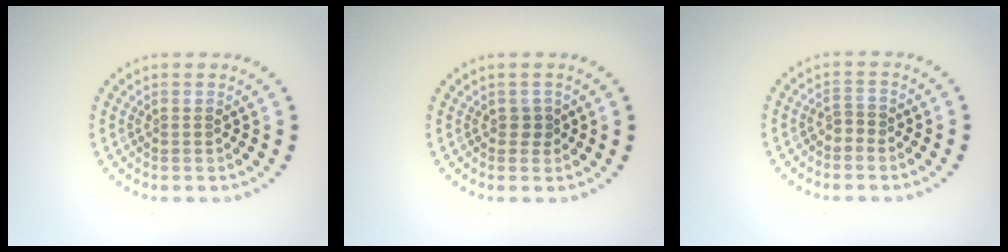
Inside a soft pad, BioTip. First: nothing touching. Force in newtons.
{"total": 0.9, "press": 0.8, "slide": 0.5}
{"total": 0.9, "press": 0.7, "slide": 0.6}